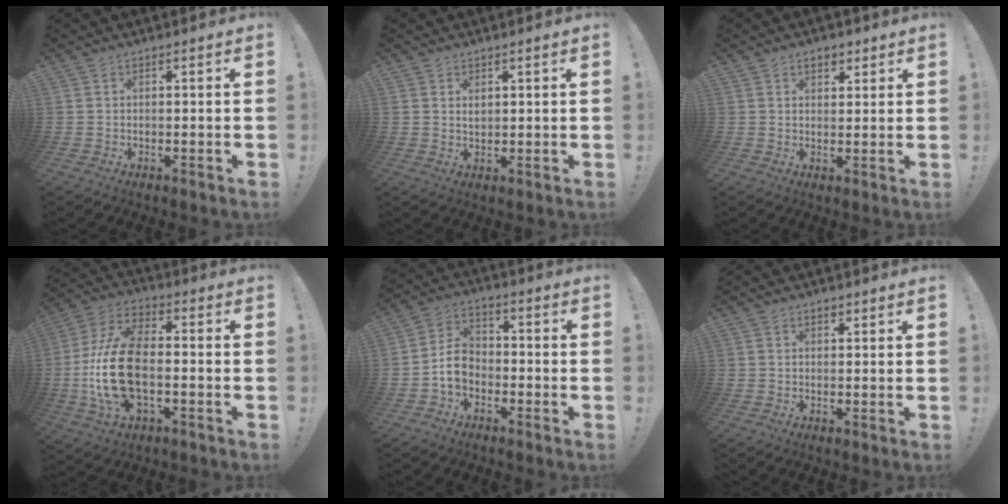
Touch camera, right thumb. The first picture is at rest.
{"total": 1.7, "force": [1.1, 1.1, 0.6], "torque": [0.000, -0.005, 0.018]}
{"total": 4.1, "force": [2.3, 2.8, 1.9], "torque": [-0.014, -0.006, 0.039]}
{"total": 19.2, "force": [-3.6, 10.5, 15.7], "torque": [-0.315, 0.010, -0.053]}
{"total": 7.8, "force": [-3.0, 5.9, 4.1], "torque": [-0.074, 0.019, -0.054]}
{"total": 1.2, "force": [0.8, 0.8, 0.4], "torque": [-0.002, -0.001, 0.014]}